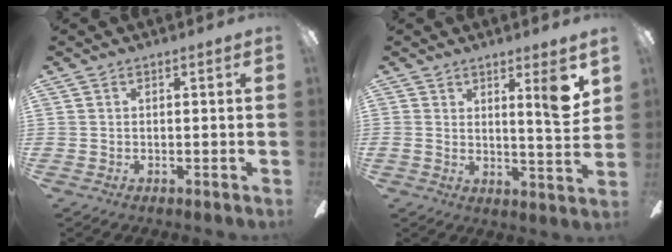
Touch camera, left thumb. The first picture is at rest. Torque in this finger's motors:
{"motor_torque": [0.23, 0.16, 0.72, -0.71, 0.19]}